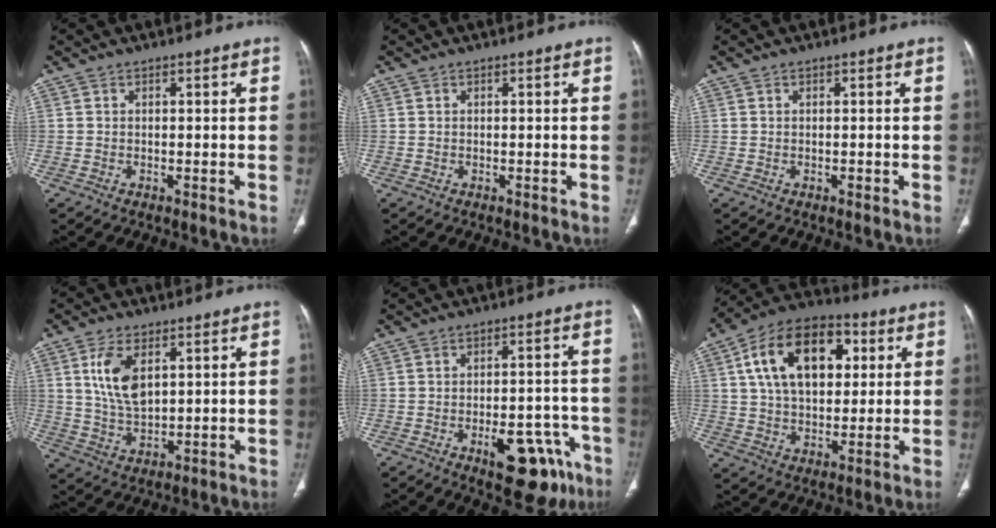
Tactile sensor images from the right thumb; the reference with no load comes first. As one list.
[{"total": 0.0}, {"total": 0.5, "force": [-0.1, 0.3, 0.4], "torque": [-0.007, -0.001, -0.001]}, {"total": 8.9, "force": [3.0, 4.7, 6.9], "torque": [-0.127, -0.014, 0.064]}, {"total": 13.1, "force": [-7.0, 6.1, 9.3], "torque": [-0.085, 0.038, -0.085]}, {"total": 19.3, "force": [5.4, 11.9, 14.1], "torque": [-0.207, 0.009, 0.084]}]